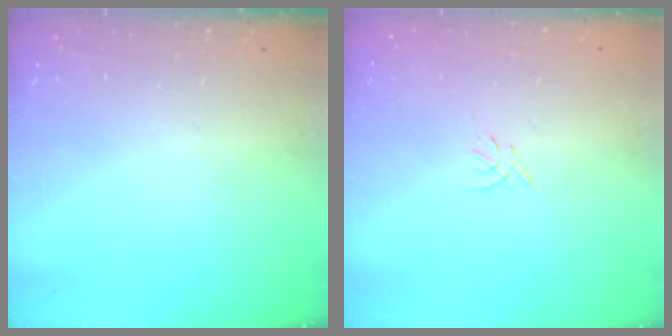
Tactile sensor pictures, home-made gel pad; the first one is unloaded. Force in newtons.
{"total": 0.0}